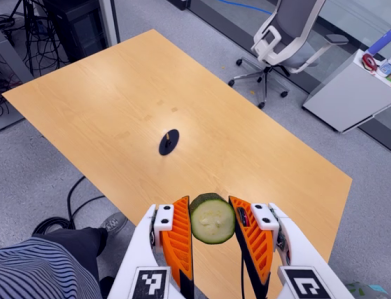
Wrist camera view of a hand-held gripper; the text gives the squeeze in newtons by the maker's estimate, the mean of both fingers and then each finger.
{"total": 9.6, "left": 10.4, "right": 8.8}